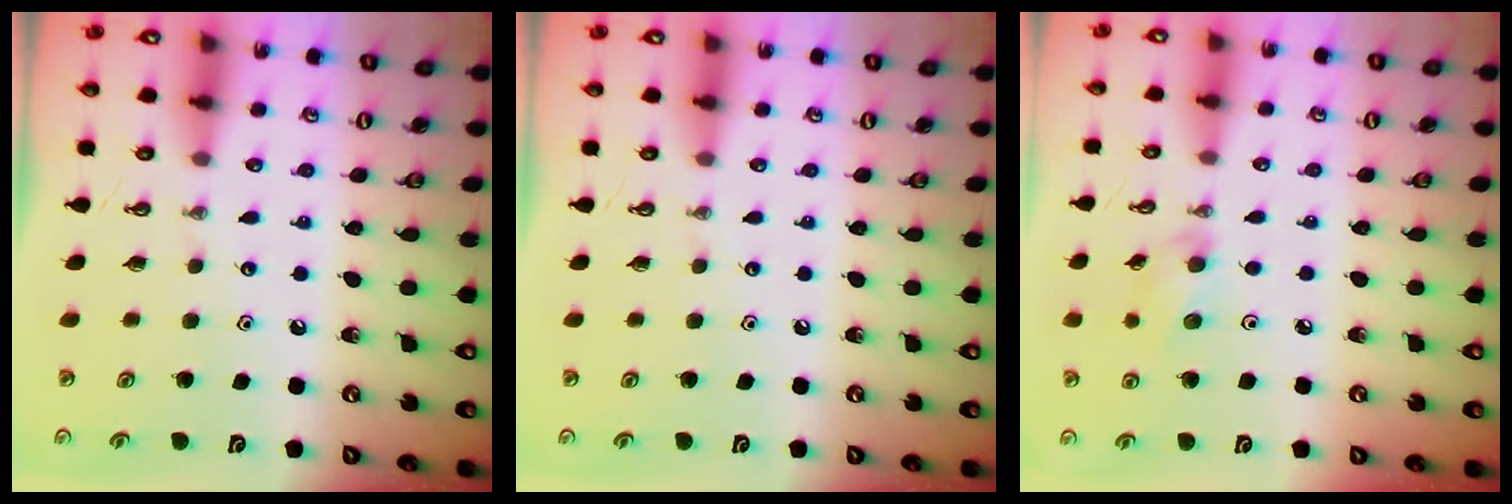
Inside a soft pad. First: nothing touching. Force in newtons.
{"total": 0.0}
{"total": 6.4, "press": 6.3, "slide": 1.1}